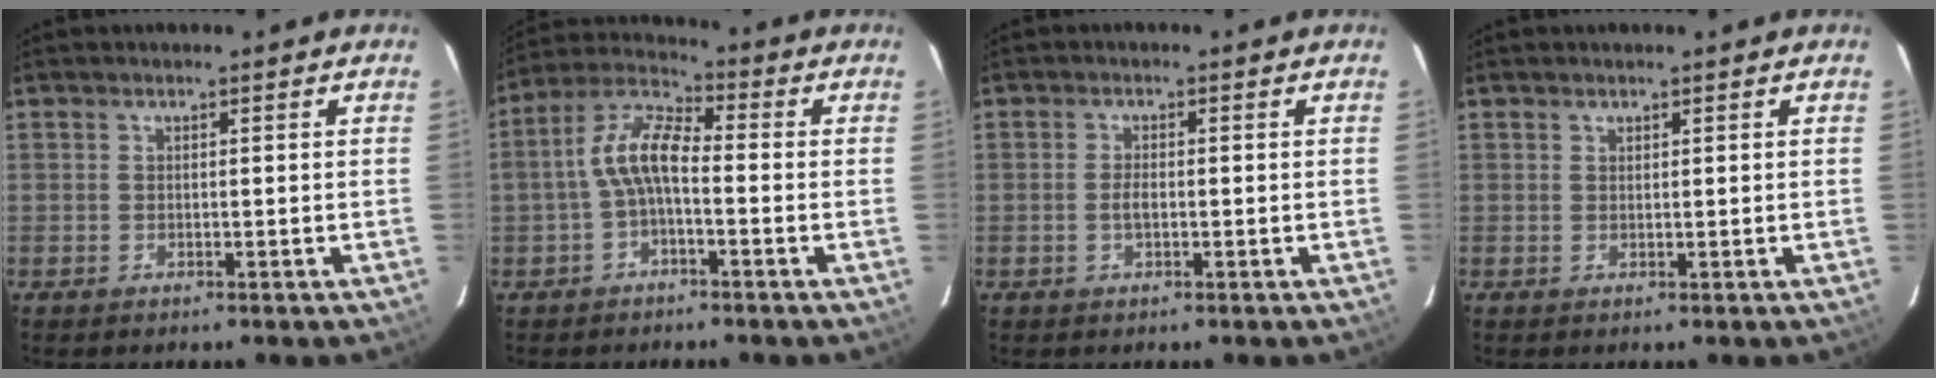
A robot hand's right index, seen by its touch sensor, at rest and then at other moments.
{"total": 7.7, "force": [-1.7, 3.3, 6.7], "torque": [-0.148, 0.022, -0.037]}
{"total": 1.9, "force": [-0.5, 0.9, 1.6], "torque": [-0.033, -0.001, -0.008]}
{"total": 0.5, "force": [0.4, 0.3, 0.0], "torque": [0.000, 0.001, 0.009]}